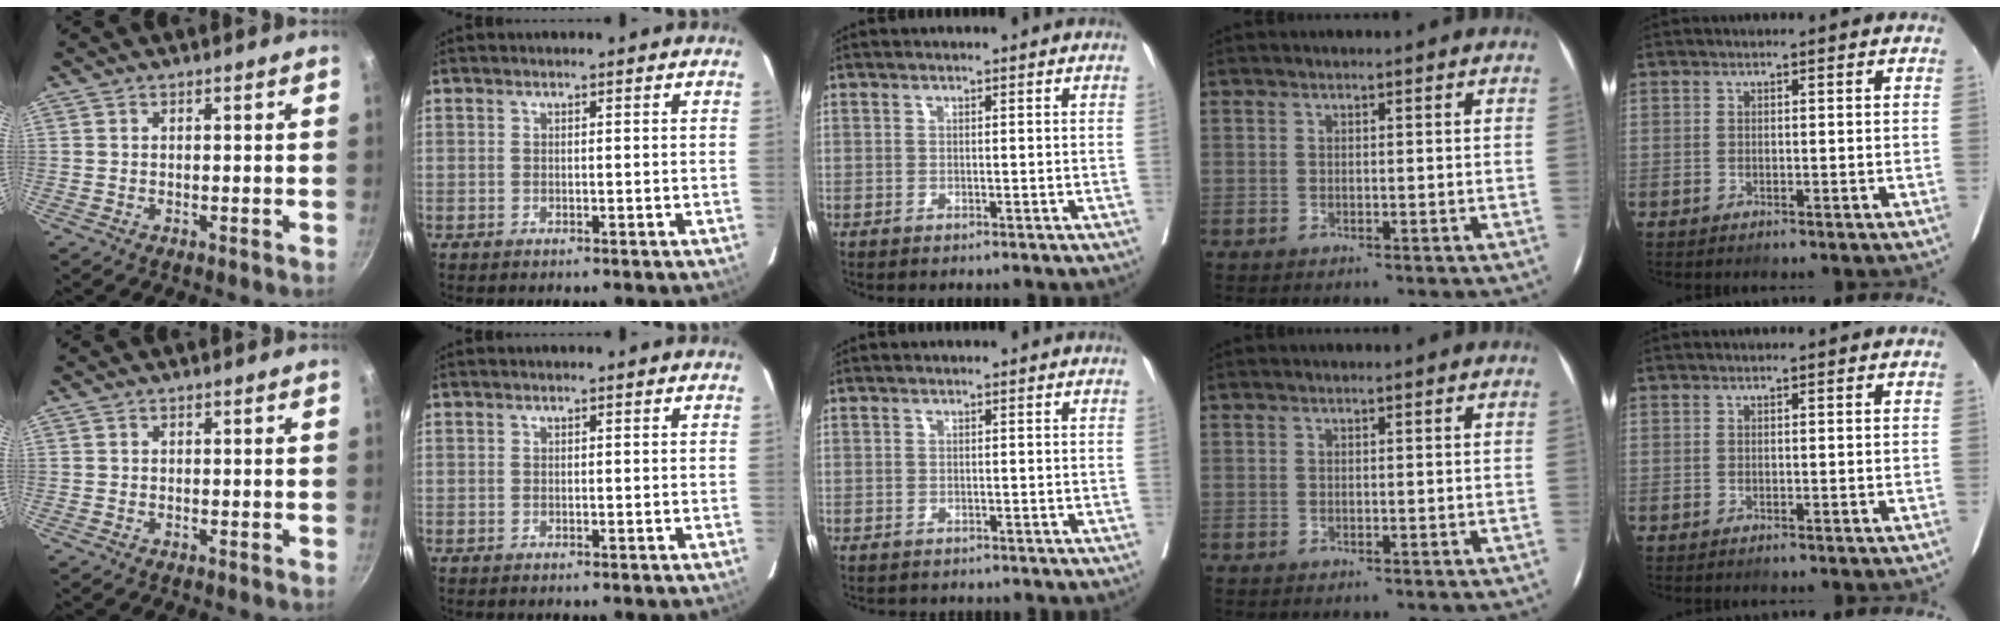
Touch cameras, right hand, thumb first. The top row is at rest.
{"middle": {"total": 1.5, "force": [-1.3, 0.7, -0.1], "torque": [-0.008, 0.000, -0.023]}}